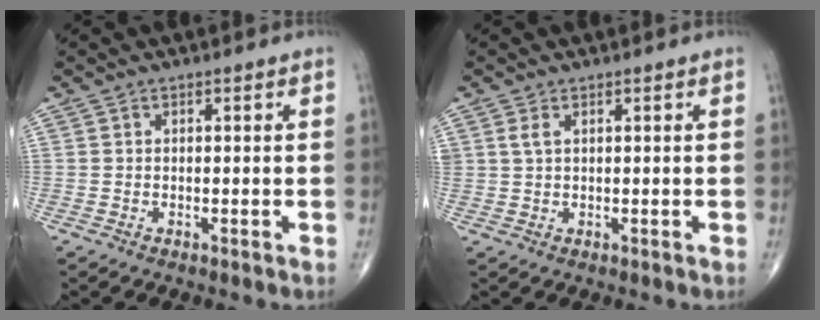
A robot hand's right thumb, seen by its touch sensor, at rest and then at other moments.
{"total": 1.6, "force": [0.7, 0.8, 1.2], "torque": [-0.026, 0.005, 0.018]}